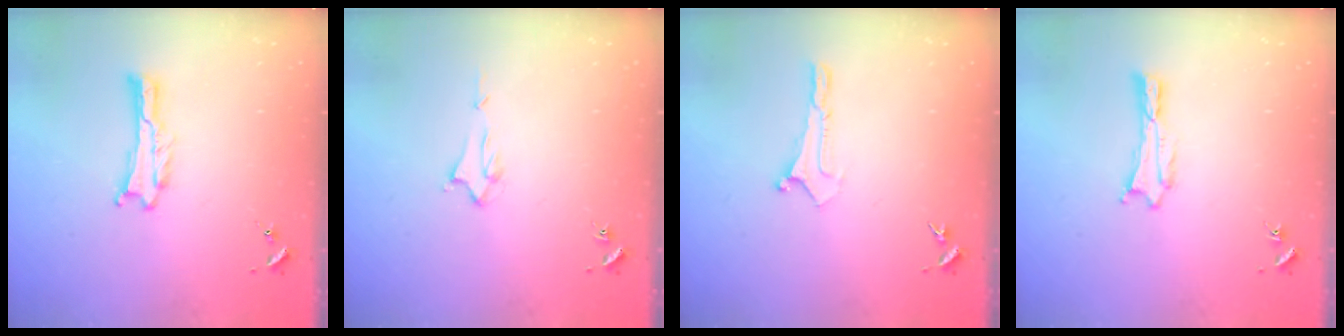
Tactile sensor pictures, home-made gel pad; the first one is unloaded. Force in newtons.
{"total": 1.4, "press": 1.4, "slide": 0.2}
{"total": 0.0}
{"total": 0.7, "press": 0.7, "slide": 0.1}